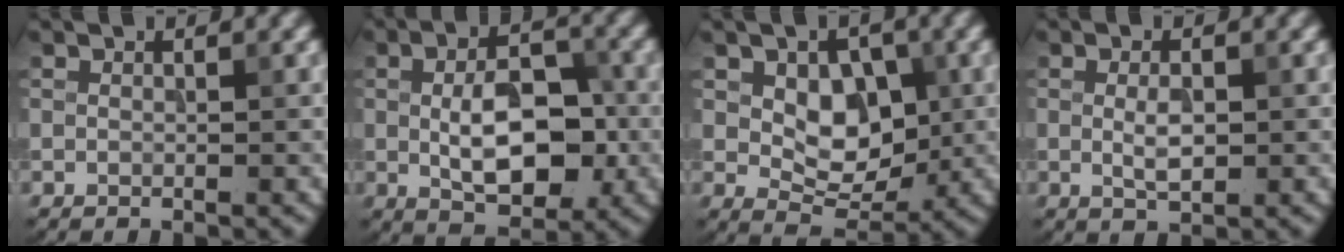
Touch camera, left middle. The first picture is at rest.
{"total": 7.1, "force": [-0.4, 3.8, 6.0], "torque": [-0.103, -0.002, -0.006]}
{"total": 5.1, "force": [0.5, 3.4, 3.7], "torque": [-0.052, -0.006, 0.013]}
{"total": 2.2, "force": [0.0, 1.0, 2.0], "torque": [-0.041, -0.004, 0.001]}